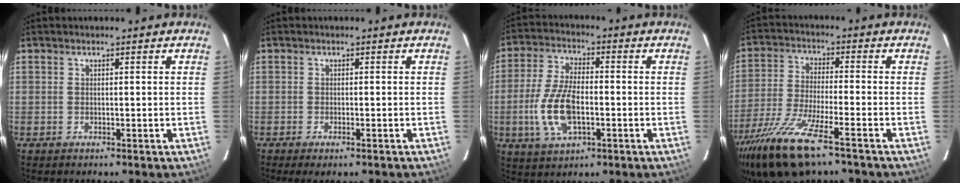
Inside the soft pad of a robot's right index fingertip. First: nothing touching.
{"total": 2.8, "force": [-2.0, 0.5, 1.8], "torque": [-0.038, -0.009, -0.031]}
{"total": 11.8, "force": [-2.7, 5.6, 10.0], "torque": [-0.216, 0.001, -0.049]}
{"total": 15.3, "force": [-10.4, 3.1, 10.8], "torque": [-0.228, -0.046, -0.196]}